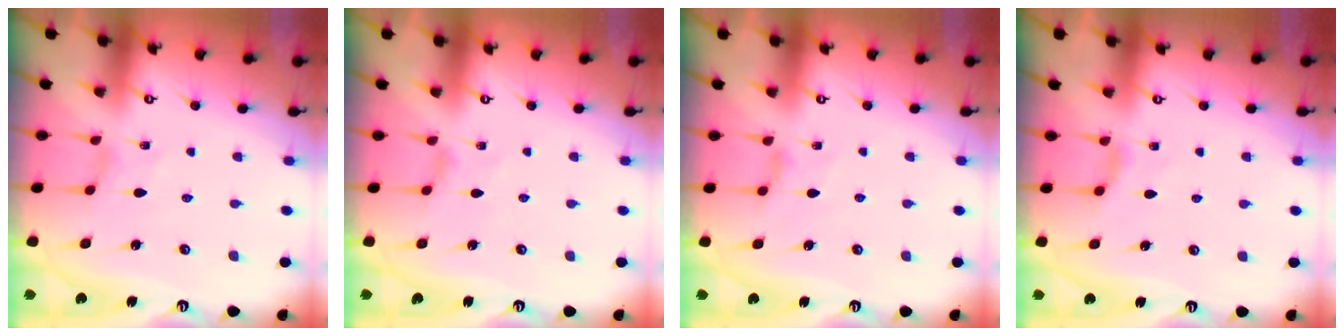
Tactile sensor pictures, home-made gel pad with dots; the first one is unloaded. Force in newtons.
{"total": 0.0}
{"total": 1.4, "press": 1.3, "slide": 0.4}
{"total": 2.9, "press": 2.9, "slide": 0.5}